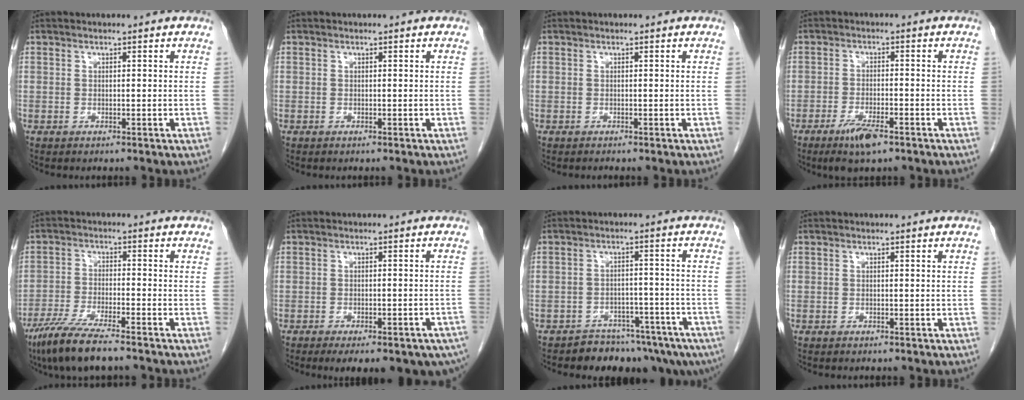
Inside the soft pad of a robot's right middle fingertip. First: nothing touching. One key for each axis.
{"total": 0.0}
{"total": 0.0}
{"total": 5.3, "fx": -3.5, "fy": 1.1, "fz": 3.8, "tx": -0.077, "ty": -0.008, "tz": -0.059}
{"total": 9.4, "fx": -7.1, "fy": 0.9, "fz": 6.1, "tx": -0.112, "ty": -0.025, "tz": -0.127}
{"total": 16.1, "fx": -11.8, "fy": 4.8, "fz": 9.9, "tx": -0.103, "ty": -0.002, "tz": -0.138}
{"total": 10.2, "fx": -8.6, "fy": 4.5, "fz": 3.1, "tx": -0.011, "ty": 0.027, "tz": -0.111}
{"total": 0.0}